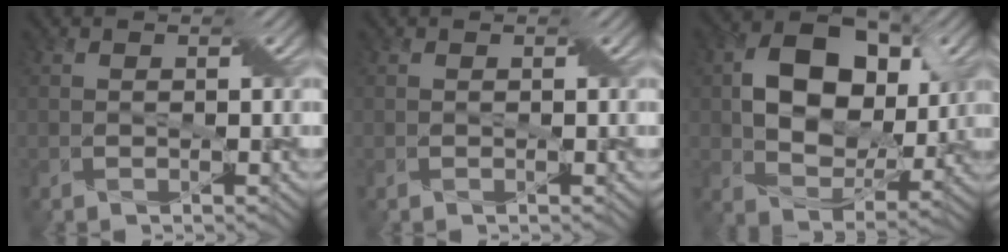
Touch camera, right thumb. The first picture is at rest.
{"total": 0.0}
{"total": 11.2, "force": [2.5, 7.8, 7.6], "torque": [-0.145, 0.007, 0.037]}